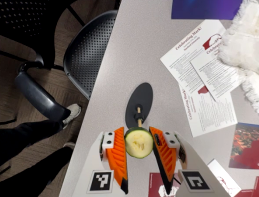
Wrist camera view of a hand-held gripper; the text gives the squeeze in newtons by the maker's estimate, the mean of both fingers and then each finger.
{"total": 9.6, "left": 9.5, "right": 9.6}